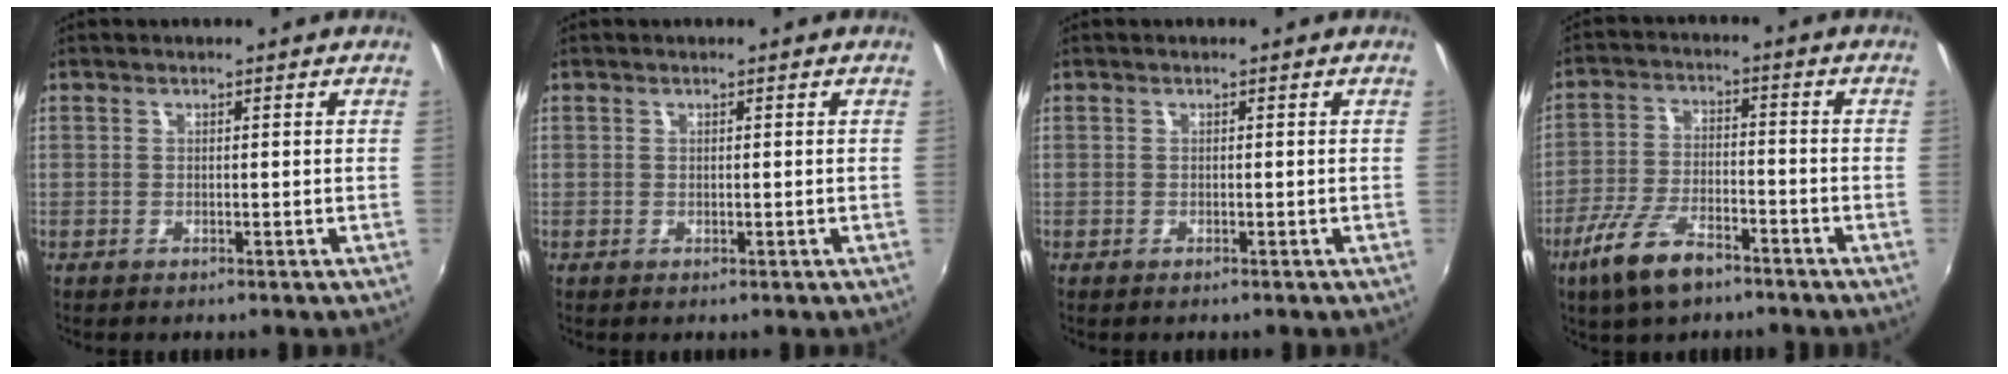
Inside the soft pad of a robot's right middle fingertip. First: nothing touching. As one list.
[{"total": 0.0}, {"total": 0.0}, {"total": 10.4, "force": [-6.9, 3.8, 6.8], "torque": [-0.153, -0.011, -0.129]}]